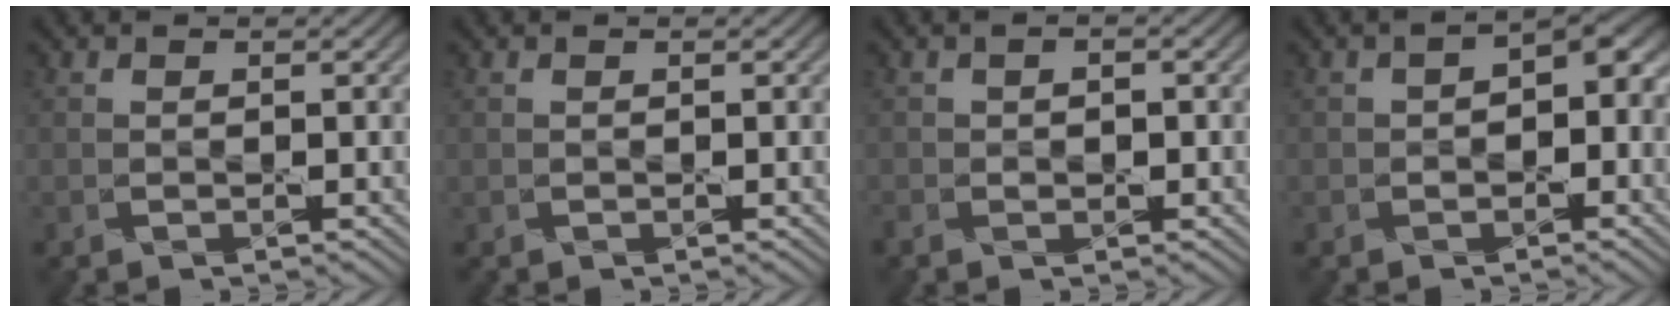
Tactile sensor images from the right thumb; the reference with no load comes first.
{"total": 0.0}
{"total": 1.9, "force": [-0.9, 1.3, 1.1], "torque": [-0.027, 0.000, -0.021]}
{"total": 5.0, "force": [-0.4, 3.1, 3.9], "torque": [-0.051, 0.002, -0.018]}